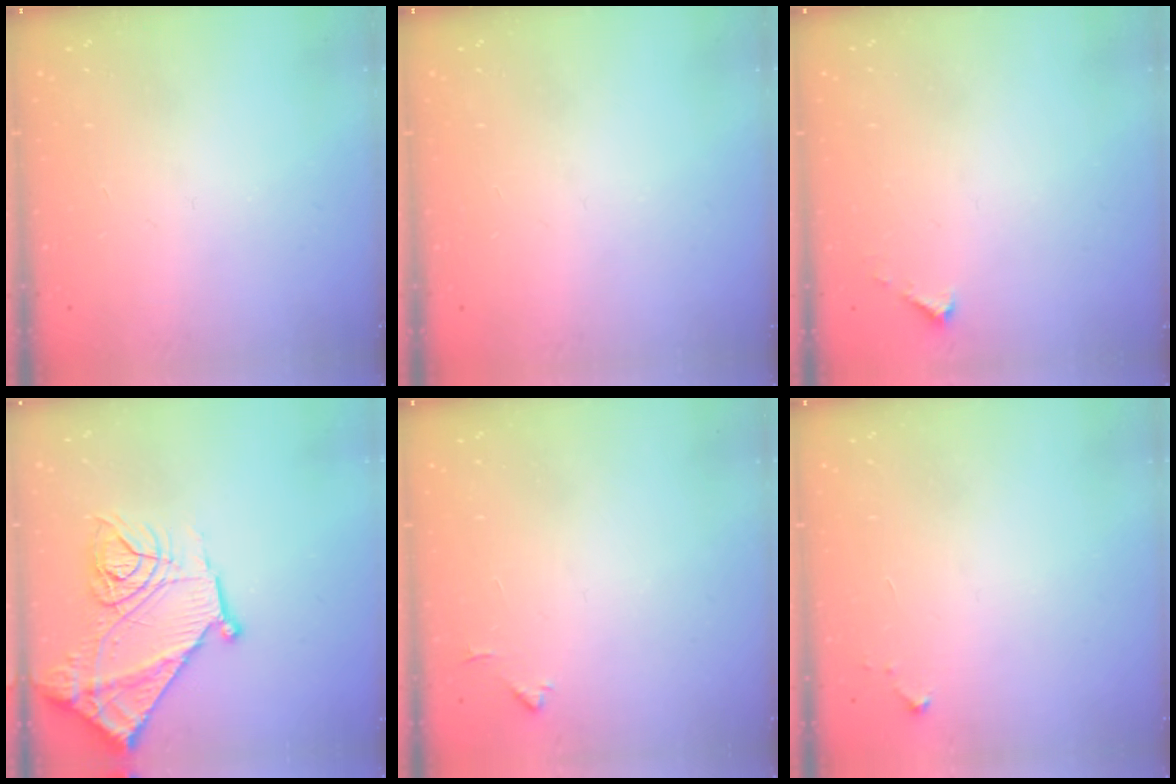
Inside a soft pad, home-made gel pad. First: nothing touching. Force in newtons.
{"total": 0.0}
{"total": 2.1, "press": 2.1, "slide": 0.2}
{"total": 18.7, "press": 18.6, "slide": 1.7}
{"total": 3.5, "press": 3.5, "slide": 0.5}
{"total": 2.6, "press": 2.6, "slide": 0.4}